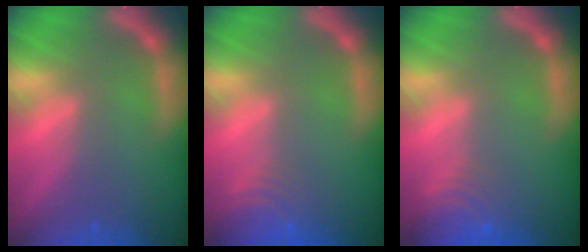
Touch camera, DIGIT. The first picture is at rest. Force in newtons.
{"total": 5.5}
{"total": 6.5}